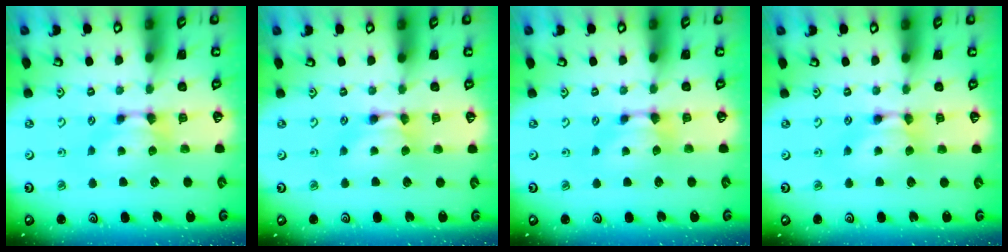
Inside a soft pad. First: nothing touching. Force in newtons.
{"total": 1.5, "press": 1.5, "slide": 0.2}
{"total": 0.0}
{"total": 1.6, "press": 1.6, "slide": 0.2}